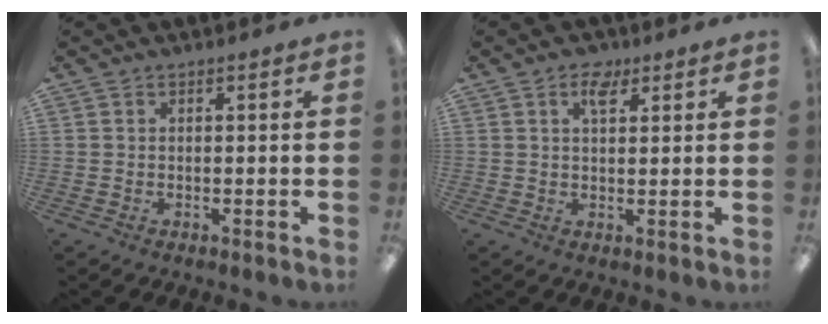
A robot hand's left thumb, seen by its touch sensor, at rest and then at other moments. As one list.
[{"total": 4.4, "force": [2.5, 2.3, 2.8], "torque": [-0.039, -0.004, 0.039]}]